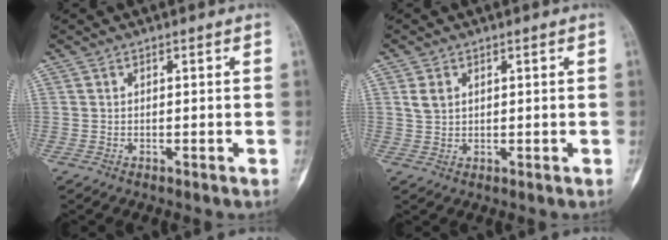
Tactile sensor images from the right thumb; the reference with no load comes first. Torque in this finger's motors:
{"motor_torque": [-0.21, 0.10, 0.21, -0.09, -0.02]}